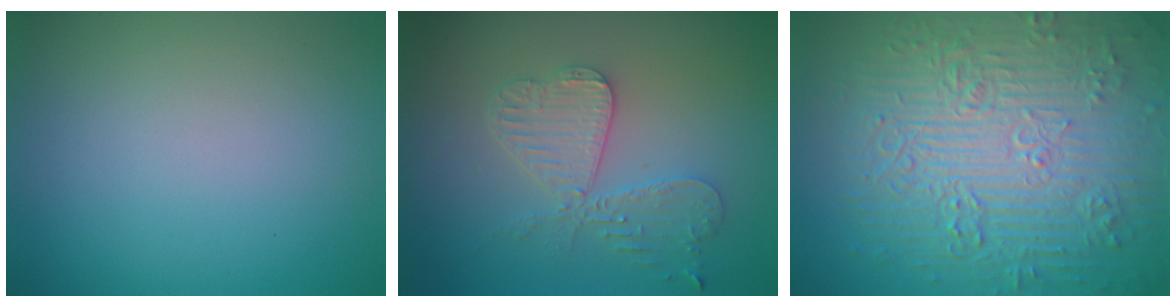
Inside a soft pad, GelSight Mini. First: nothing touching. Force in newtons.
{"total": 4.2, "press": 3.7, "slide": 2.0}
{"total": 11.4, "press": 7.5, "slide": 8.5}